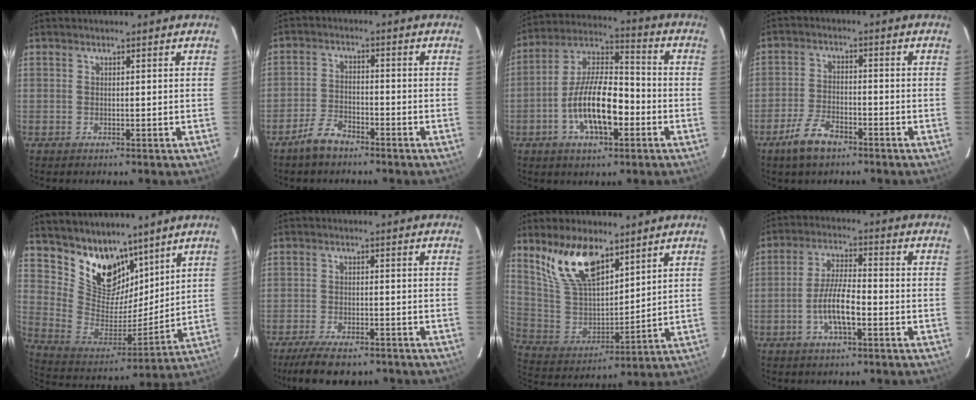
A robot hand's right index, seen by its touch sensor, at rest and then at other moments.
{"total": 5.4, "force": [-4.3, 2.2, 2.4], "torque": [-0.067, 0.007, -0.080]}
{"total": 14.5, "force": [-4.8, 5.7, 12.4], "torque": [-0.239, 0.009, -0.086]}
{"total": 7.1, "force": [-4.9, 3.0, 4.1], "torque": [-0.101, -0.001, -0.092]}
{"total": 14.9, "force": [10.6, 9.0, 5.4], "torque": [-0.118, 0.003, 0.209]}
{"total": 9.5, "force": [-7.6, 3.0, 4.8], "torque": [-0.112, -0.018, -0.123]}
{"total": 14.8, "force": [9.7, 6.6, 9.0], "torque": [-0.175, 0.008, 0.202]}
{"total": 7.9, "force": [-3.0, 2.0, 7.0], "torque": [-0.142, 0.005, -0.055]}